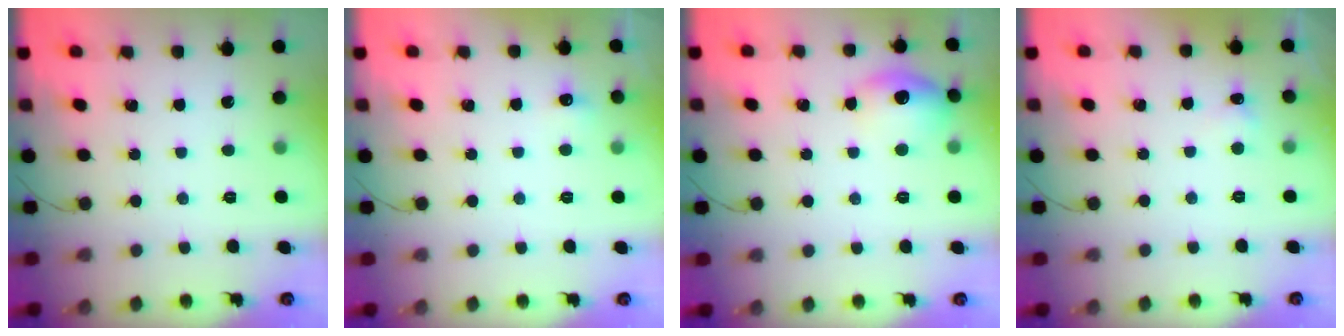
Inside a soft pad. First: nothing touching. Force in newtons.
{"total": 3.6, "press": 3.5, "slide": 0.9}
{"total": 10.8, "press": 10.7, "slide": 0.9}
{"total": 3.7, "press": 3.4, "slide": 1.2}